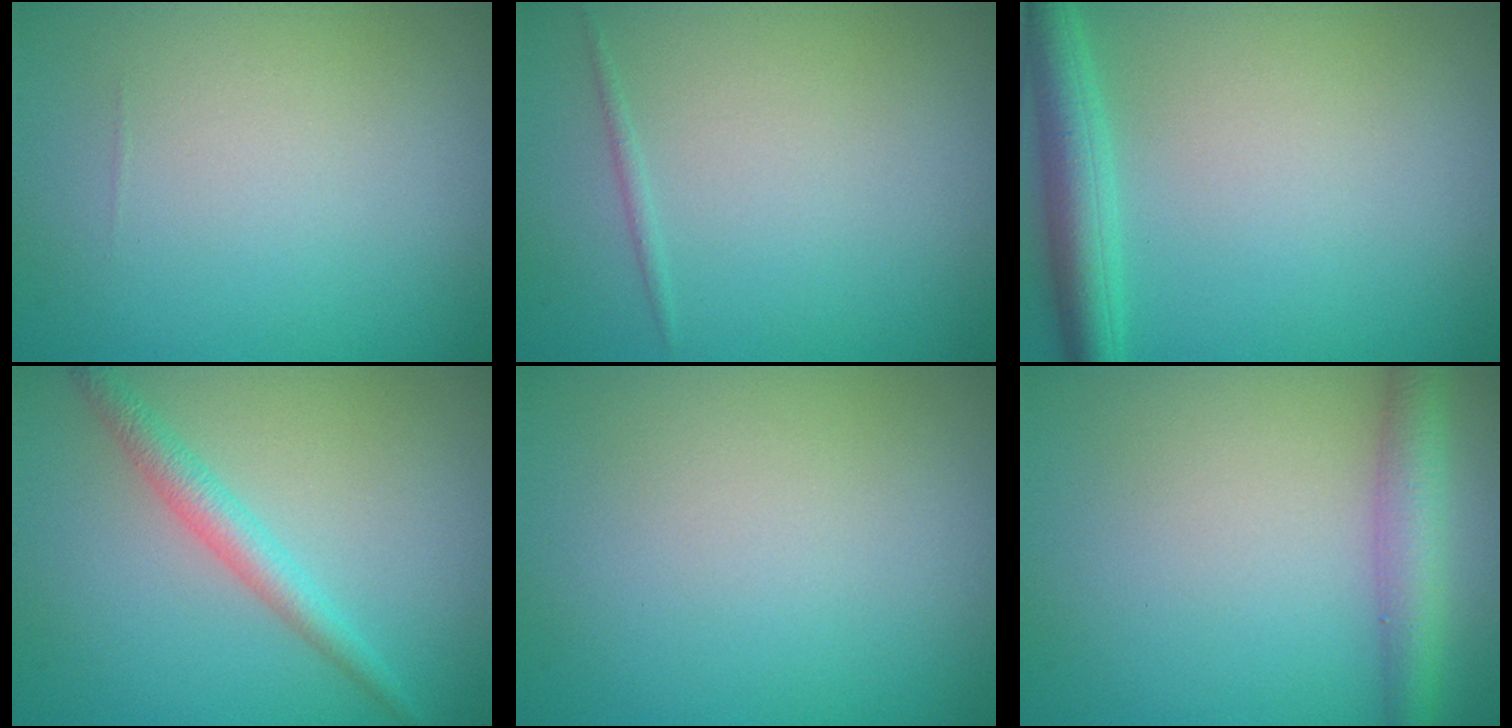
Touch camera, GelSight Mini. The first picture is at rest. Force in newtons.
{"total": 0.6, "press": 0.6, "slide": 0.1}
{"total": 3.9, "press": 3.9, "slide": 0.3}
{"total": 2.4, "press": 2.4, "slide": 0.1}
{"total": 0.0}
{"total": 3.5, "press": 3.5, "slide": 0.1}